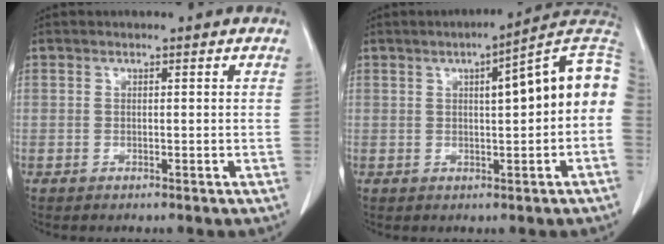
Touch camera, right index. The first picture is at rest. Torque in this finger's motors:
{"motor_torque": [1.34, 0.03, 0.44, 0.05]}